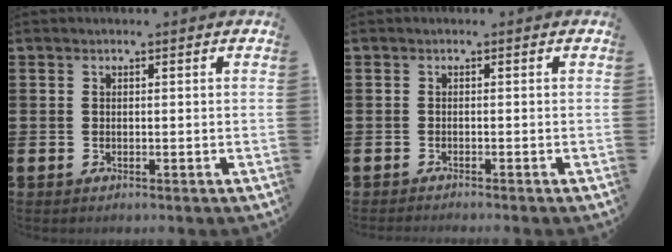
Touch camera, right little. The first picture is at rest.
{"total": 0.6, "force": [-0.5, -0.2, 0.0], "torque": [0.001, -0.002, -0.011]}